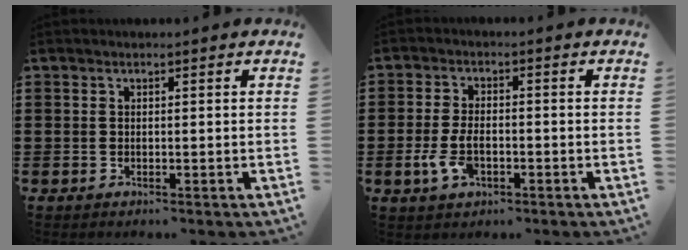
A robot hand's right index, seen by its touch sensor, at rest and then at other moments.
{"total": 4.9, "force": [-1.6, 2.5, 3.8], "torque": [-0.087, -0.004, -0.031]}